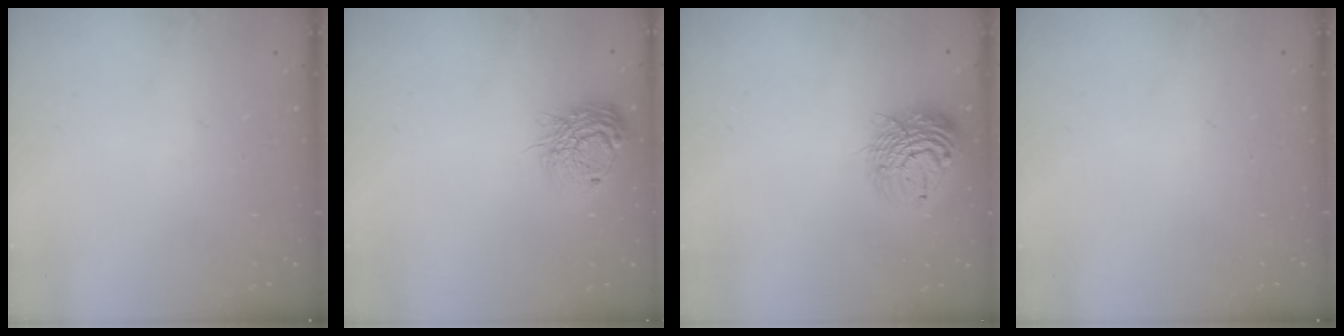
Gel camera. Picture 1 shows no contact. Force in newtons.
{"total": 13.1, "press": 13.1, "slide": 0.9}
{"total": 12.1, "press": 12.0, "slide": 1.4}
{"total": 0.0}